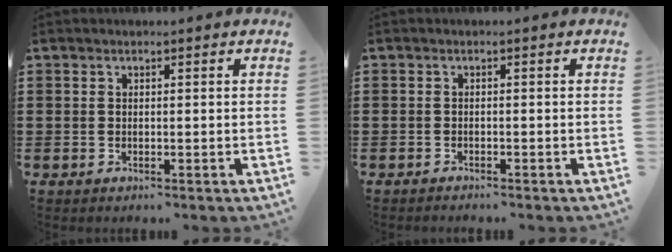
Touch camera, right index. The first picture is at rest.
{"total": 0.7, "force": [-0.7, 0.0, 0.0], "torque": [-0.001, 0.001, -0.016]}